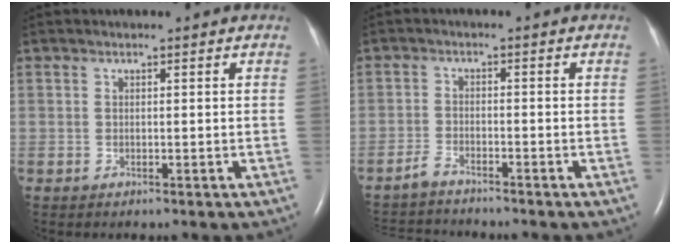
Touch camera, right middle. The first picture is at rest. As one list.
[{"total": 4.1, "force": [-4.0, 0.2, 0.9], "torque": [-0.023, -0.016, -0.070]}]